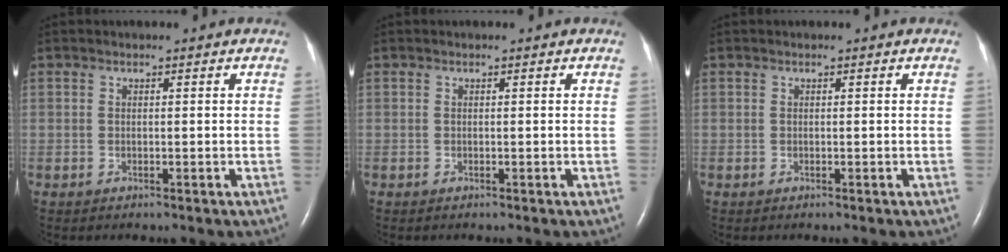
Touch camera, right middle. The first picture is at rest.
{"total": 0.0}
{"total": 0.0}